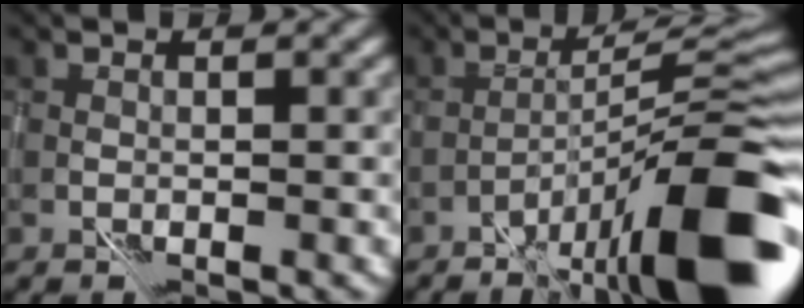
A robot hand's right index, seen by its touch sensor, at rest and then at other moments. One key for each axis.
{"total": 11.6, "fx": -5.8, "fy": 2.1, "fz": 9.9, "tx": -0.143, "ty": 0.023, "tz": -0.092}